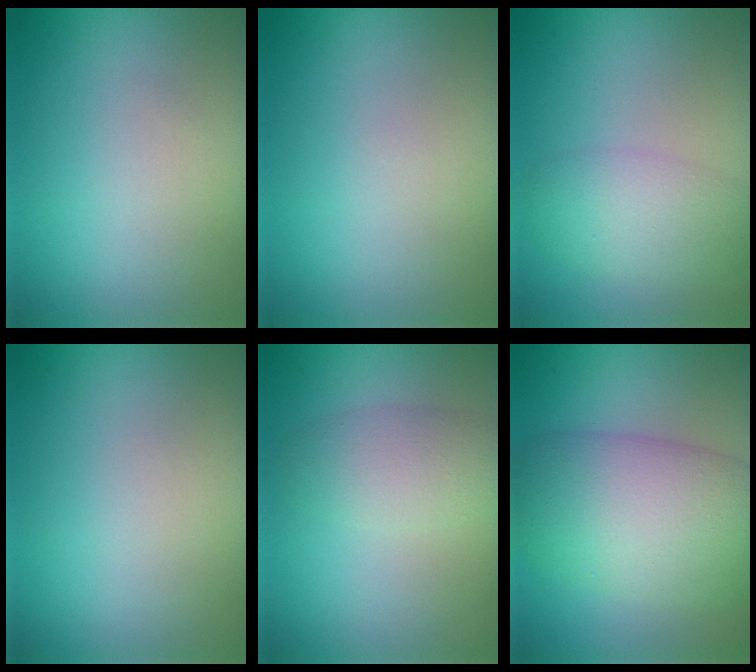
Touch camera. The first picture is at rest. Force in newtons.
{"total": 0.0}
{"total": 3.9, "press": 3.9, "slide": 0.1}
{"total": 0.0}
{"total": 3.1, "press": 3.1, "slide": 0.1}
{"total": 9.5, "press": 9.5, "slide": 0.3}